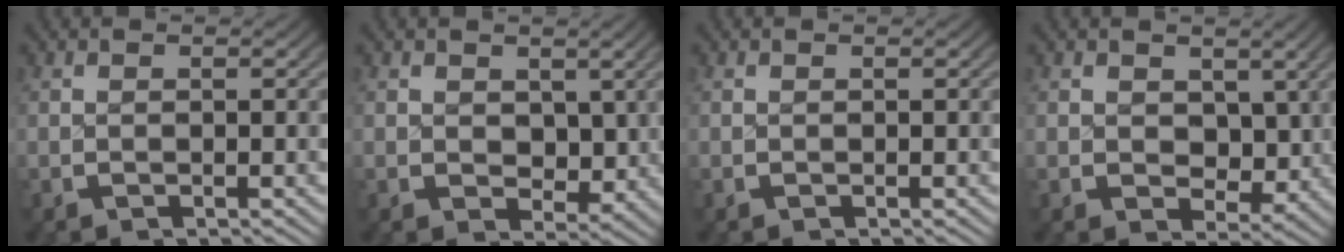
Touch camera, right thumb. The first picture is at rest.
{"total": 3.3, "force": [1.0, 2.4, 2.0], "torque": [-0.035, -0.025, 0.030]}
{"total": 0.0}
{"total": 4.3, "force": [1.2, 3.2, 2.6], "torque": [-0.046, -0.029, 0.034]}